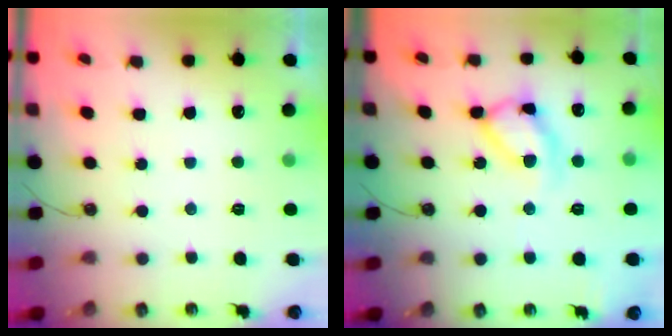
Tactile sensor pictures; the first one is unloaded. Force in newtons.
{"total": 12.2, "press": 12.2, "slide": 0.8}